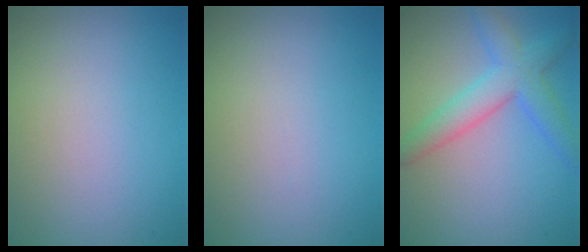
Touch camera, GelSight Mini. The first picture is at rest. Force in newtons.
{"total": 0.0}
{"total": 4.6, "press": 4.6, "slide": 0.2}